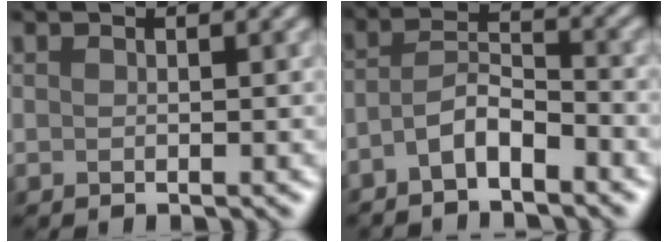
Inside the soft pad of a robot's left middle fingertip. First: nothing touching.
{"total": 3.5, "force": [-2.5, 0.7, 2.3], "torque": [-0.048, 0.014, -0.047]}